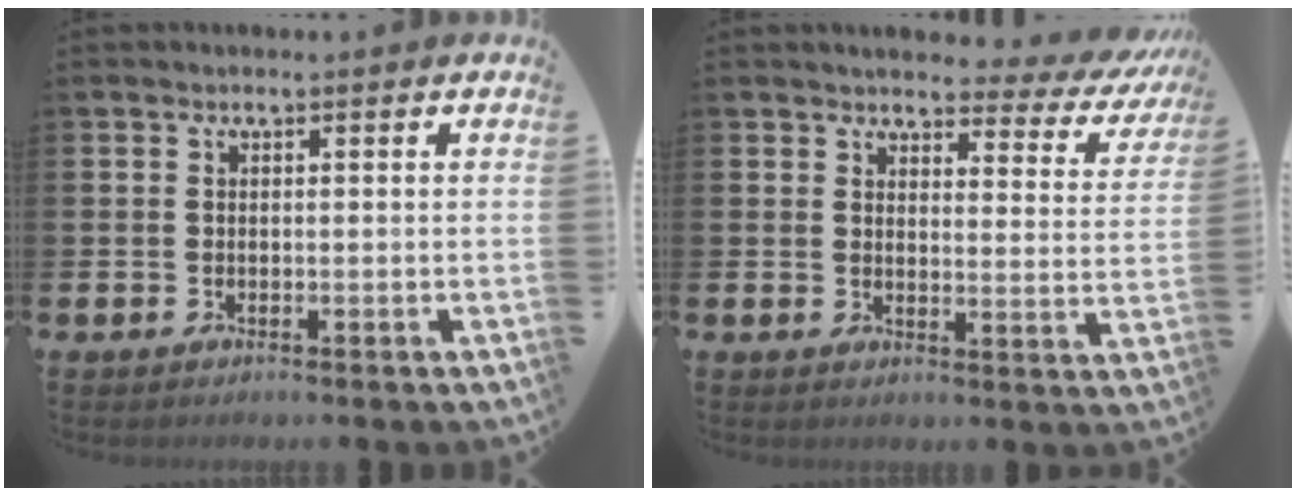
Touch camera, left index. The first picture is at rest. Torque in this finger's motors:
{"motor_torque": [1.03, -1.11, 0.24, 0.08]}